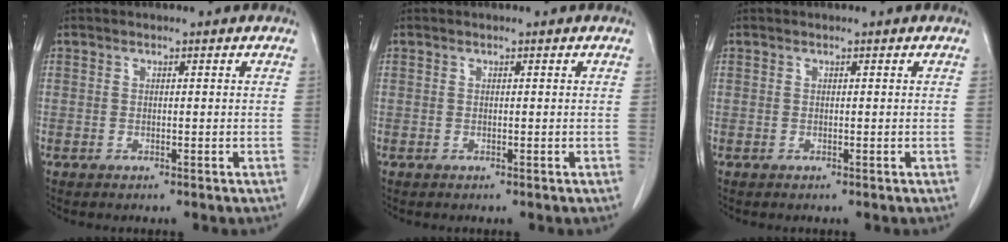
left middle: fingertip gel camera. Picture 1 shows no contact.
{"total": 0.0}
{"total": 0.0}